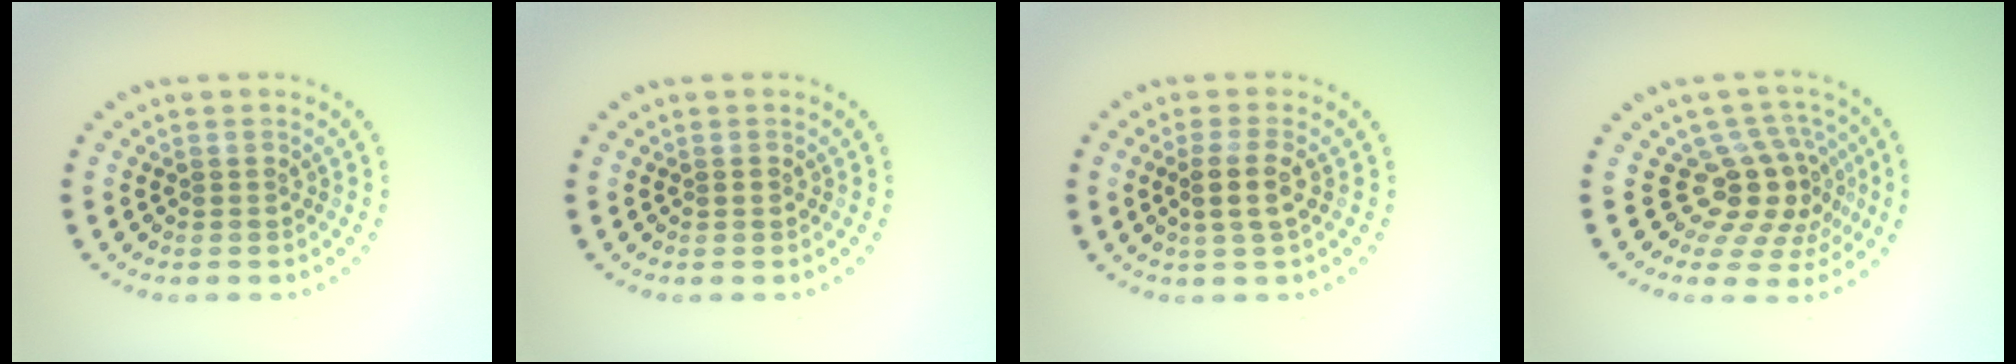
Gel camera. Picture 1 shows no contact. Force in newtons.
{"total": 0.6, "press": 0.6, "slide": 0.1}
{"total": 2.4, "press": 2.1, "slide": 1.2}
{"total": 4.7, "press": 3.4, "slide": 3.2}